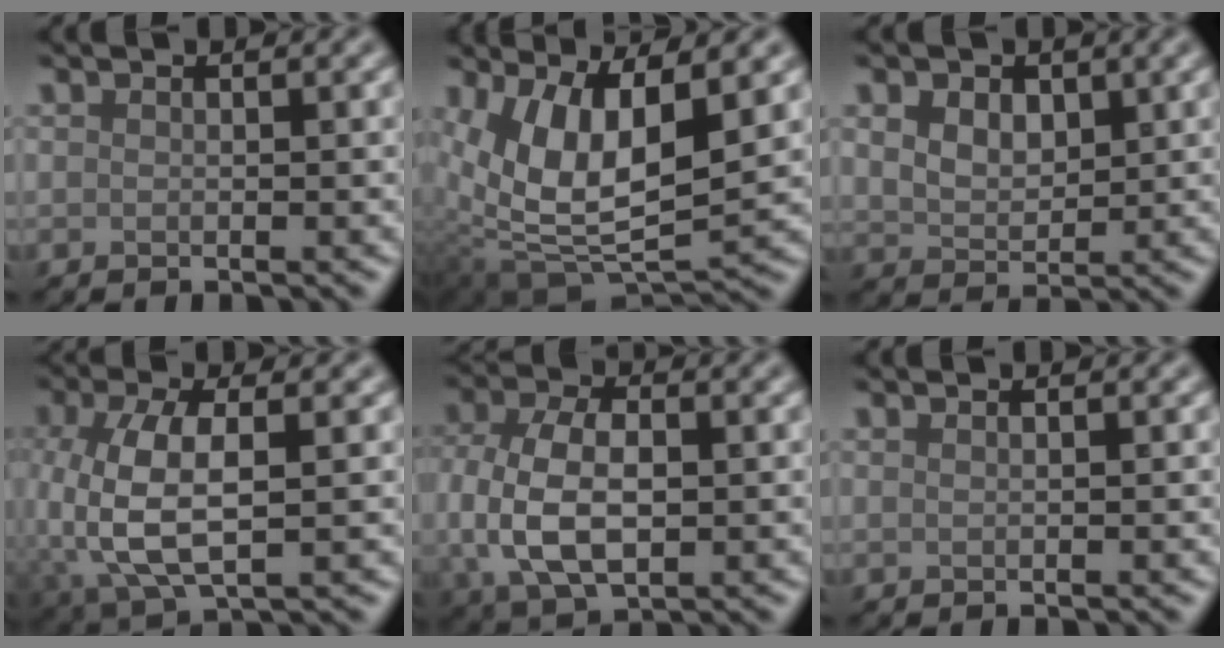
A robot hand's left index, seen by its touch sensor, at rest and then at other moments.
{"total": 8.8, "force": [2.4, 4.0, 7.5], "torque": [-0.156, -0.010, 0.048]}
{"total": 3.8, "force": [1.6, 2.7, 2.2], "torque": [-0.047, 0.009, 0.020]}
{"total": 6.5, "force": [-0.2, 2.9, 5.8], "torque": [-0.136, 0.000, -0.001]}
{"total": 7.8, "force": [-0.4, 4.9, 6.0], "torque": [-0.138, -0.005, -0.008]}
{"total": 0.6, "force": [0.4, 0.3, 0.4], "torque": [-0.004, -0.003, 0.000]}